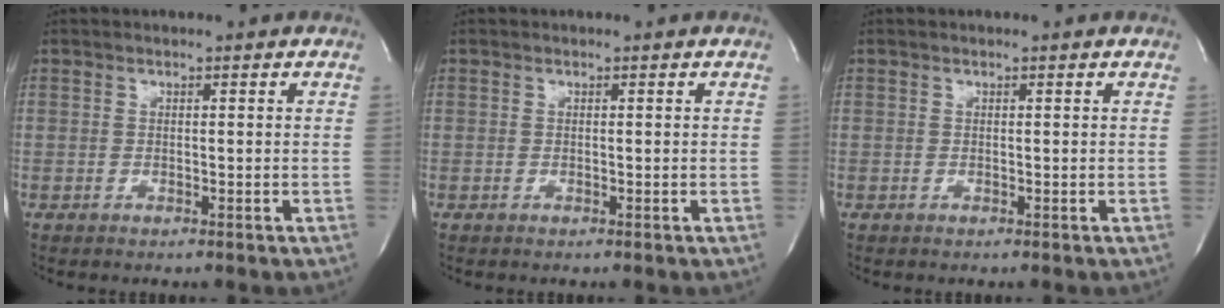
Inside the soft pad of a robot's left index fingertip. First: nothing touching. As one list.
[{"total": 0.0}, {"total": 0.0}]